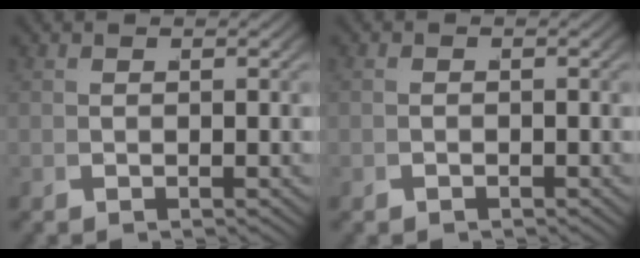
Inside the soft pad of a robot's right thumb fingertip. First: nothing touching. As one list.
[{"total": 0.6, "force": [-0.5, 0.2, -0.1], "torque": [0.004, -0.004, -0.008]}]